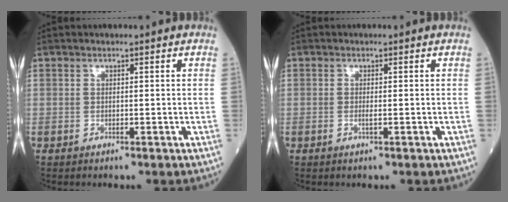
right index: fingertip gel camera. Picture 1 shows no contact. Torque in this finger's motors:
{"motor_torque": [-0.20, 0.05, -0.03, -0.01]}